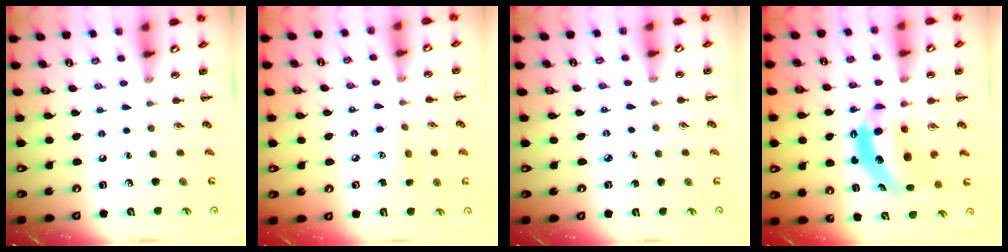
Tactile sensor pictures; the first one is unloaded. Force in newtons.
{"total": 6.2, "press": 6.0, "slide": 1.3}
{"total": 2.0, "press": 1.9, "slide": 0.7}
{"total": 6.7, "press": 6.6, "slide": 1.5}